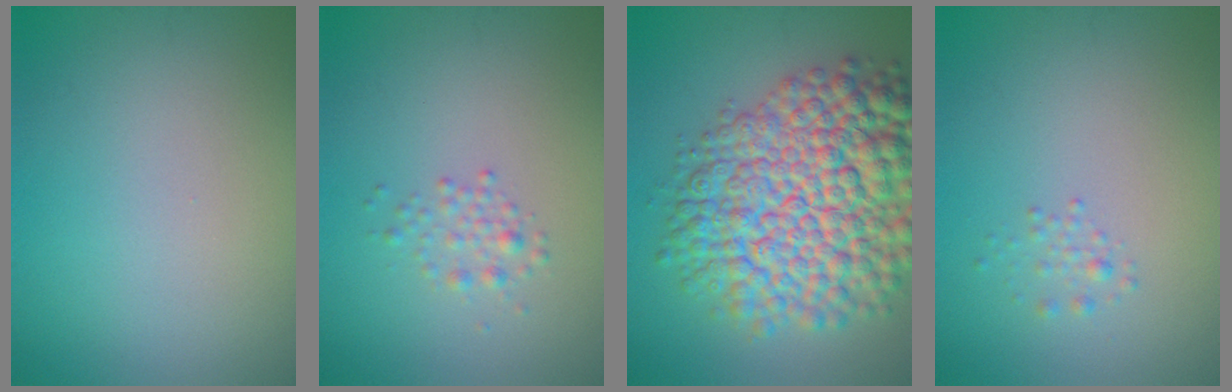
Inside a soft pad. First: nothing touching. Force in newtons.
{"total": 1.4, "press": 1.4, "slide": 0.1}
{"total": 12.7, "press": 12.7, "slide": 0.3}
{"total": 0.9, "press": 0.9, "slide": 0.1}